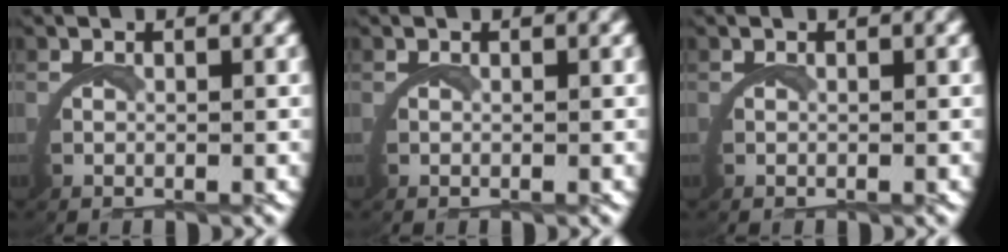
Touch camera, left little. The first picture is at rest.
{"total": 0.0}
{"total": 0.0}